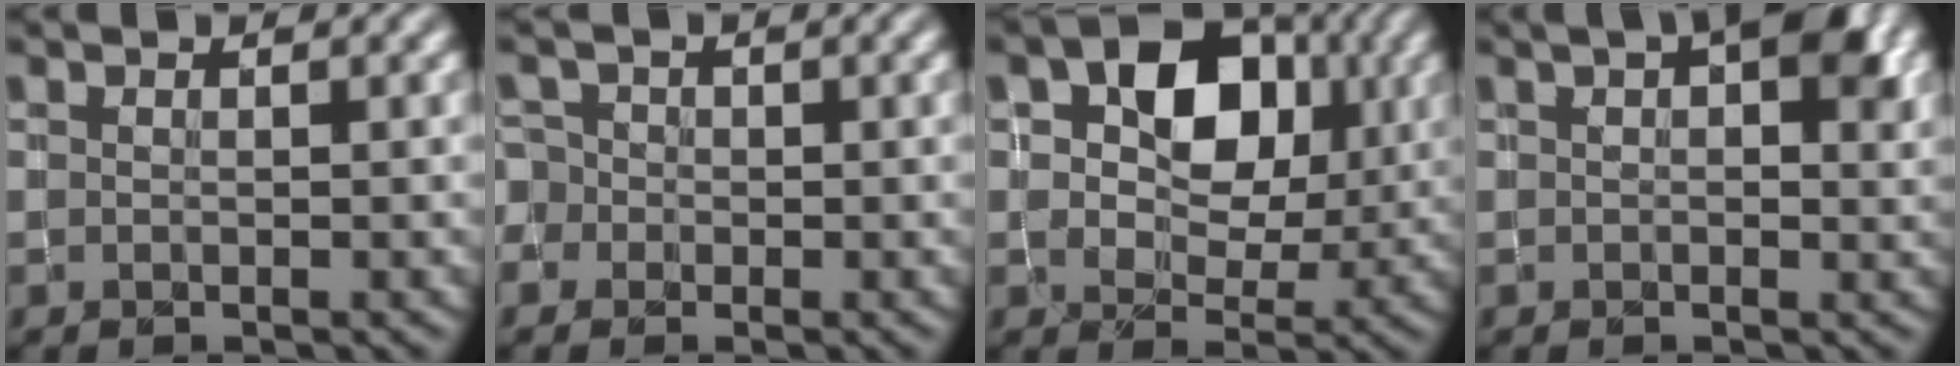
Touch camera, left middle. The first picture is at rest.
{"total": 2.3, "force": [-0.3, 2.3, 0.4], "torque": [0.009, 0.022, -0.027]}
{"total": 8.1, "force": [2.0, 5.7, 5.4], "torque": [-0.087, 0.005, 0.019]}
{"total": 5.2, "force": [2.2, 2.5, 4.0], "torque": [-0.045, 0.013, 0.023]}